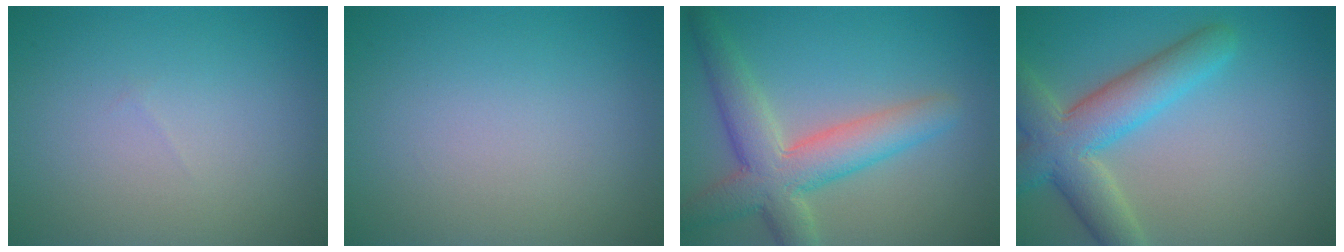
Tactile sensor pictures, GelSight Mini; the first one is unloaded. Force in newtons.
{"total": 0.0}
{"total": 6.4, "press": 6.4, "slide": 0.5}
{"total": 6.7, "press": 6.7, "slide": 0.5}